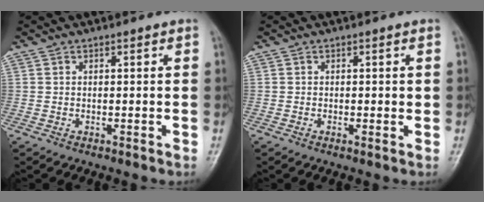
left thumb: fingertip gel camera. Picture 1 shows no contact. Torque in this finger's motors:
{"motor_torque": [-0.09, -0.10, -0.25, 0.00, 0.05]}